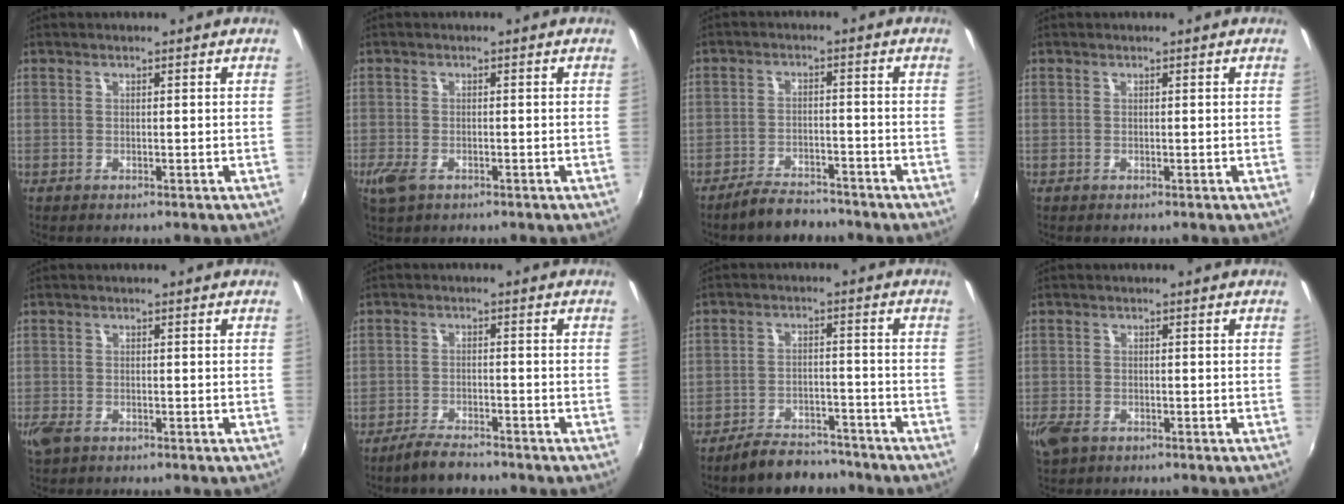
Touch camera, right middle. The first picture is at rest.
{"total": 4.2, "force": [-2.3, 2.4, 2.6], "torque": [-0.064, -0.011, -0.044]}
{"total": 6.0, "force": [-5.3, 2.0, 1.8], "torque": [-0.052, 0.006, -0.083]}
{"total": 0.0}
{"total": 3.4, "force": [-2.0, 1.9, 2.0], "torque": [-0.048, -0.009, -0.039]}
{"total": 4.6, "force": [-4.0, 1.0, 1.9], "torque": [-0.056, -0.004, -0.074]}
{"total": 8.1, "force": [-7.2, 2.8, 2.2], "torque": [-0.059, 0.010, -0.100]}
{"total": 4.7, "force": [-2.8, 2.8, 2.6], "torque": [-0.068, -0.012, -0.053]}